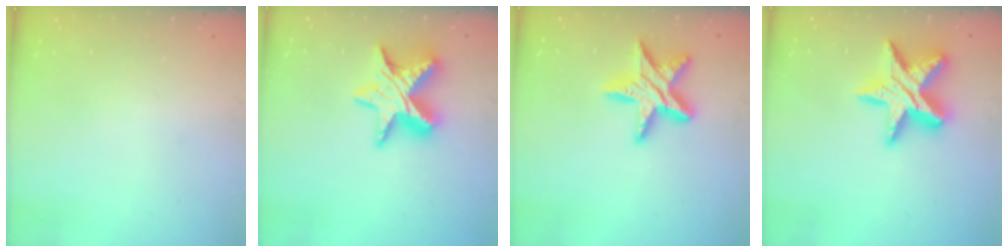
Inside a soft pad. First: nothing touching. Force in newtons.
{"total": 13.9, "press": 13.9, "slide": 0.9}
{"total": 15.1, "press": 15.0, "slide": 1.4}
{"total": 17.2, "press": 17.2, "slide": 1.5}